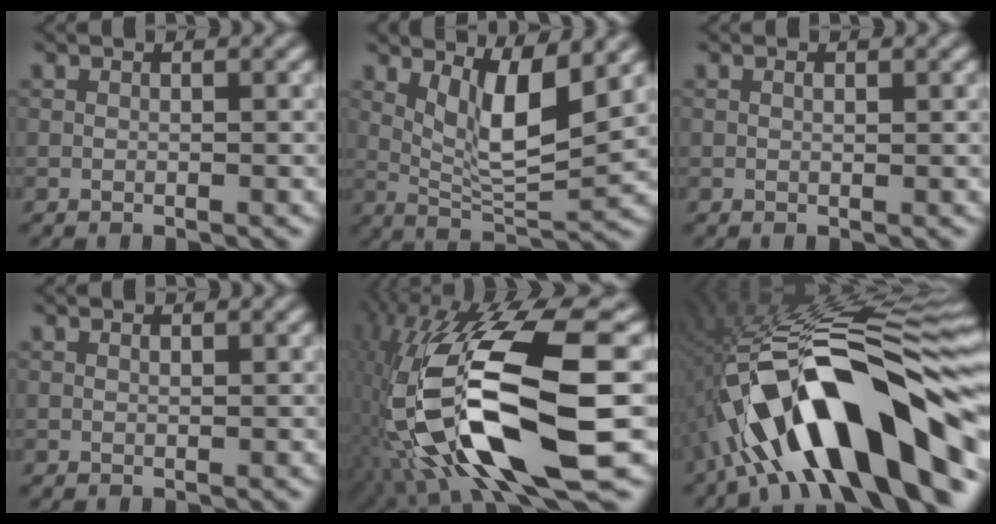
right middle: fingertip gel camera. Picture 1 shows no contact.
{"total": 5.6, "force": [2.4, 1.5, 4.9], "torque": [-0.091, -0.011, 0.056]}
{"total": 0.0}
{"total": 0.0}
{"total": 15.0, "force": [-3.6, 4.7, 13.8], "torque": [-0.277, -0.016, -0.040]}
{"total": 16.4, "force": [-5.7, 5.3, 14.4], "torque": [-0.212, 0.038, -0.095]}